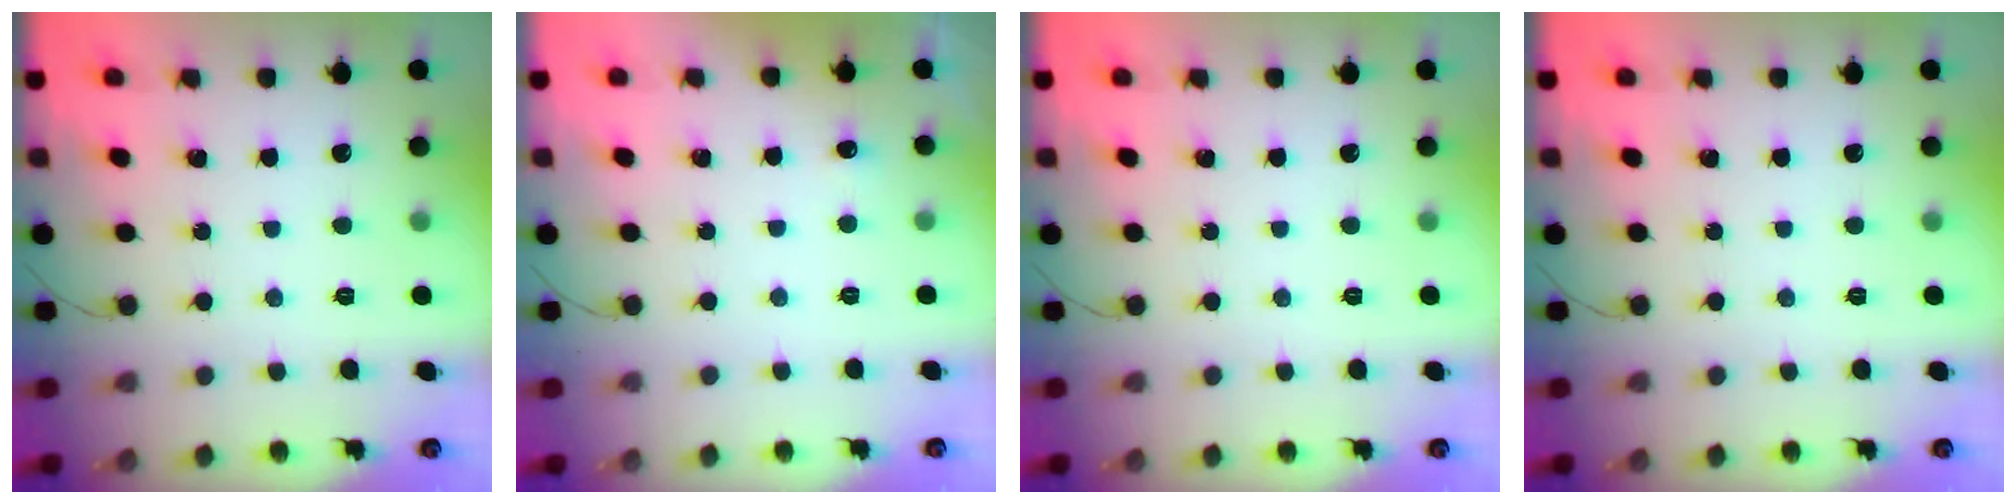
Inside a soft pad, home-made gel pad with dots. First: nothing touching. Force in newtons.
{"total": 2.5, "press": 2.2, "slide": 1.1}
{"total": 0.0}
{"total": 0.0}